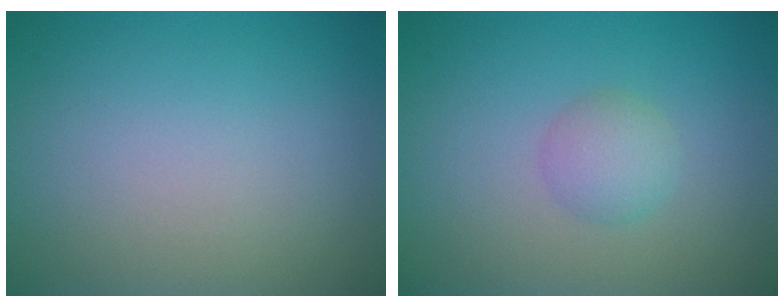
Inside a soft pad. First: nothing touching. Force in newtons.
{"total": 1.9, "press": 1.9, "slide": 0.0}